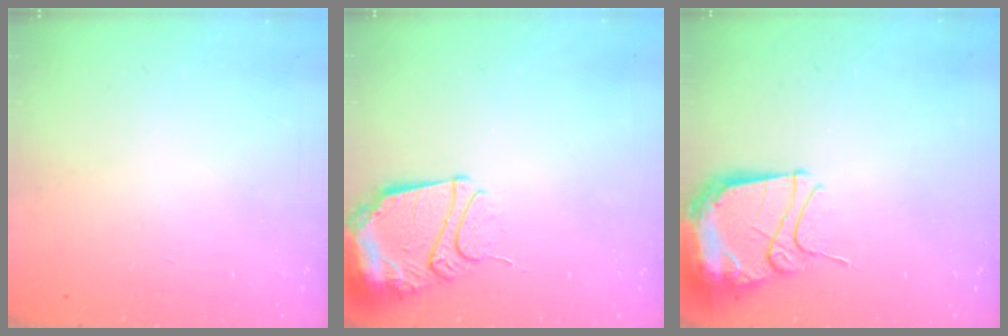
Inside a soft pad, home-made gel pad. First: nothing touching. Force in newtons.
{"total": 13.3, "press": 13.2, "slide": 1.4}
{"total": 13.3, "press": 13.2, "slide": 1.4}